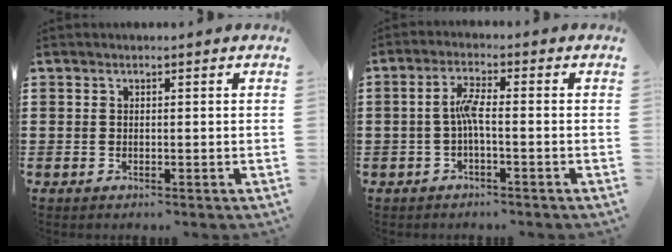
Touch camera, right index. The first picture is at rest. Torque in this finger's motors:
{"motor_torque": [0.79, -0.43, 0.14, 0.13]}